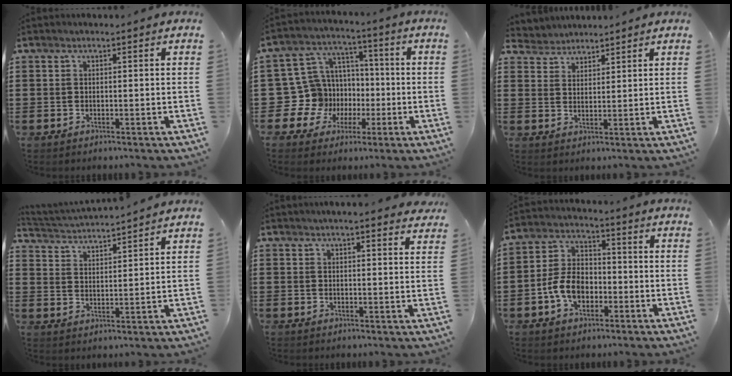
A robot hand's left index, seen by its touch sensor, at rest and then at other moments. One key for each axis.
{"total": 11.5, "fx": -2.8, "fy": 10.9, "fz": 2.2, "tx": -0.118, "ty": 0.000, "tz": -0.040}
{"total": 3.0, "fx": 2.8, "fy": 0.9, "fz": -0.7, "tx": -0.001, "ty": -0.006, "tz": 0.053}
{"total": 3.2, "fx": 3.2, "fy": -0.4, "fz": 0.1, "tx": -0.018, "ty": -0.022, "tz": 0.052}
{"total": 2.5, "fx": 2.3, "fy": 0.0, "fz": 0.9, "tx": -0.023, "ty": -0.001, "tz": 0.044}
{"total": 7.3, "fx": -2.6, "fy": 4.8, "fz": 4.9, "tx": -0.114, "ty": 0.010, "tz": -0.053}